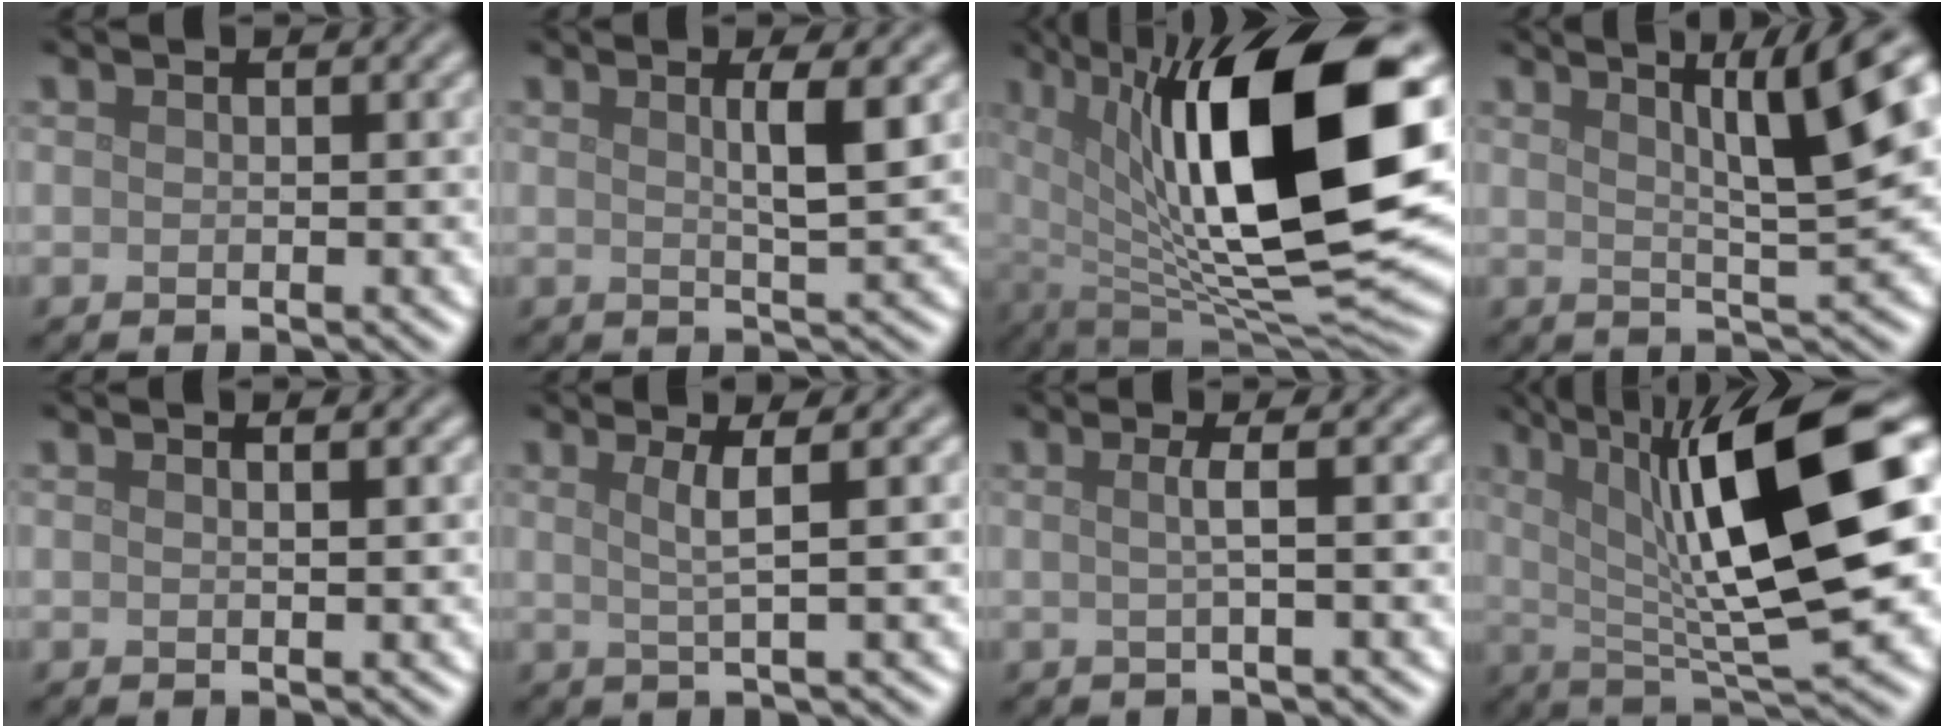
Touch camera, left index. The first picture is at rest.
{"total": 3.2, "force": [1.0, 0.5, 3.0], "torque": [-0.043, 0.000, 0.014]}
{"total": 17.5, "force": [4.5, 6.1, 15.7], "torque": [-0.252, -0.007, 0.074]}
{"total": 8.4, "force": [3.4, 1.8, 7.4], "torque": [-0.072, 0.025, 0.047]}
{"total": 1.0, "force": [0.6, 0.3, 0.7], "torque": [-0.004, 0.002, 0.003]}
{"total": 2.6, "force": [0.8, 0.5, 2.4], "torque": [-0.042, 0.003, 0.011]}
{"total": 2.0, "force": [0.1, 0.5, 1.9], "torque": [-0.029, 0.003, -0.007]}
{"total": 15.6, "force": [3.3, 4.5, 14.5], "torque": [-0.225, 0.008, 0.051]}